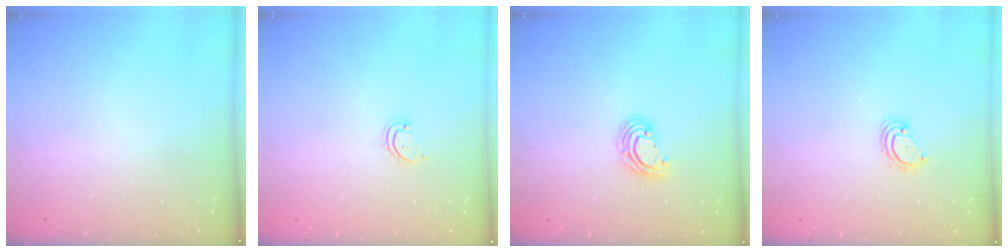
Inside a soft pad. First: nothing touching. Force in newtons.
{"total": 1.9, "press": 1.9, "slide": 0.2}
{"total": 6.0, "press": 6.0, "slide": 0.8}
{"total": 3.1, "press": 3.1, "slide": 0.3}